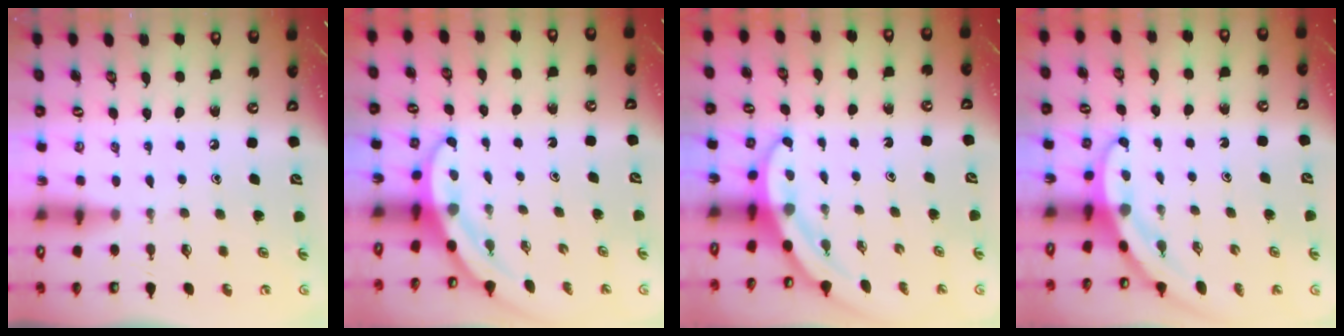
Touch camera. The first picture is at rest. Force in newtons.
{"total": 3.6, "press": 3.6, "slide": 0.2}
{"total": 3.6, "press": 3.6, "slide": 0.2}
{"total": 3.2, "press": 3.2, "slide": 0.2}